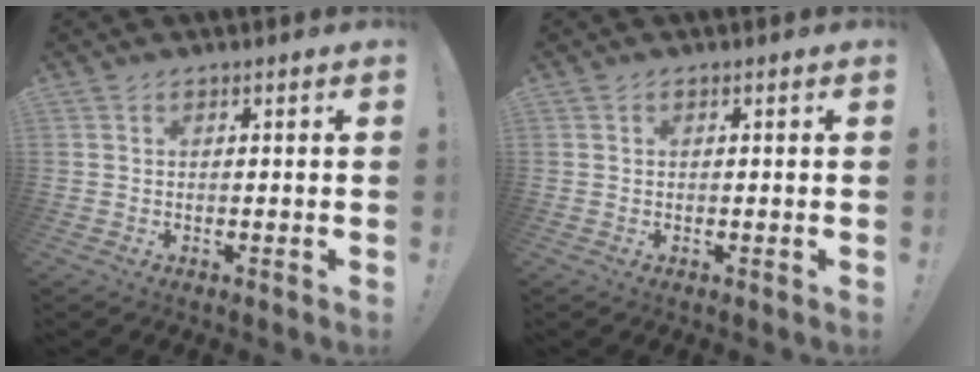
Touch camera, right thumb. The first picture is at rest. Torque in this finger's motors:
{"motor_torque": [0.05, -0.22, 0.18, 0.18, 0.00]}